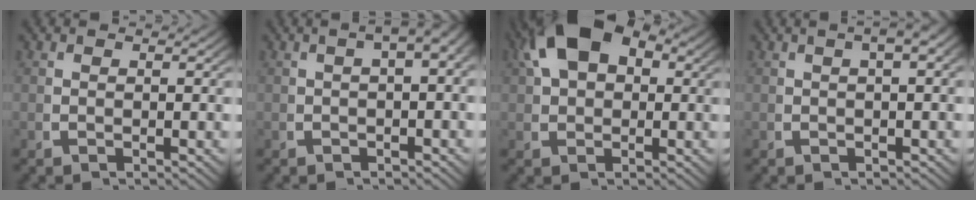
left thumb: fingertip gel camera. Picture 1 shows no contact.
{"total": 4.3, "force": [0.9, 1.8, 3.8], "torque": [-0.045, 0.027, 0.003]}
{"total": 8.4, "force": [2.9, 5.2, 5.9], "torque": [-0.123, 0.000, 0.055]}
{"total": 3.5, "force": [1.1, 1.1, 3.2], "torque": [-0.037, 0.022, 0.010]}